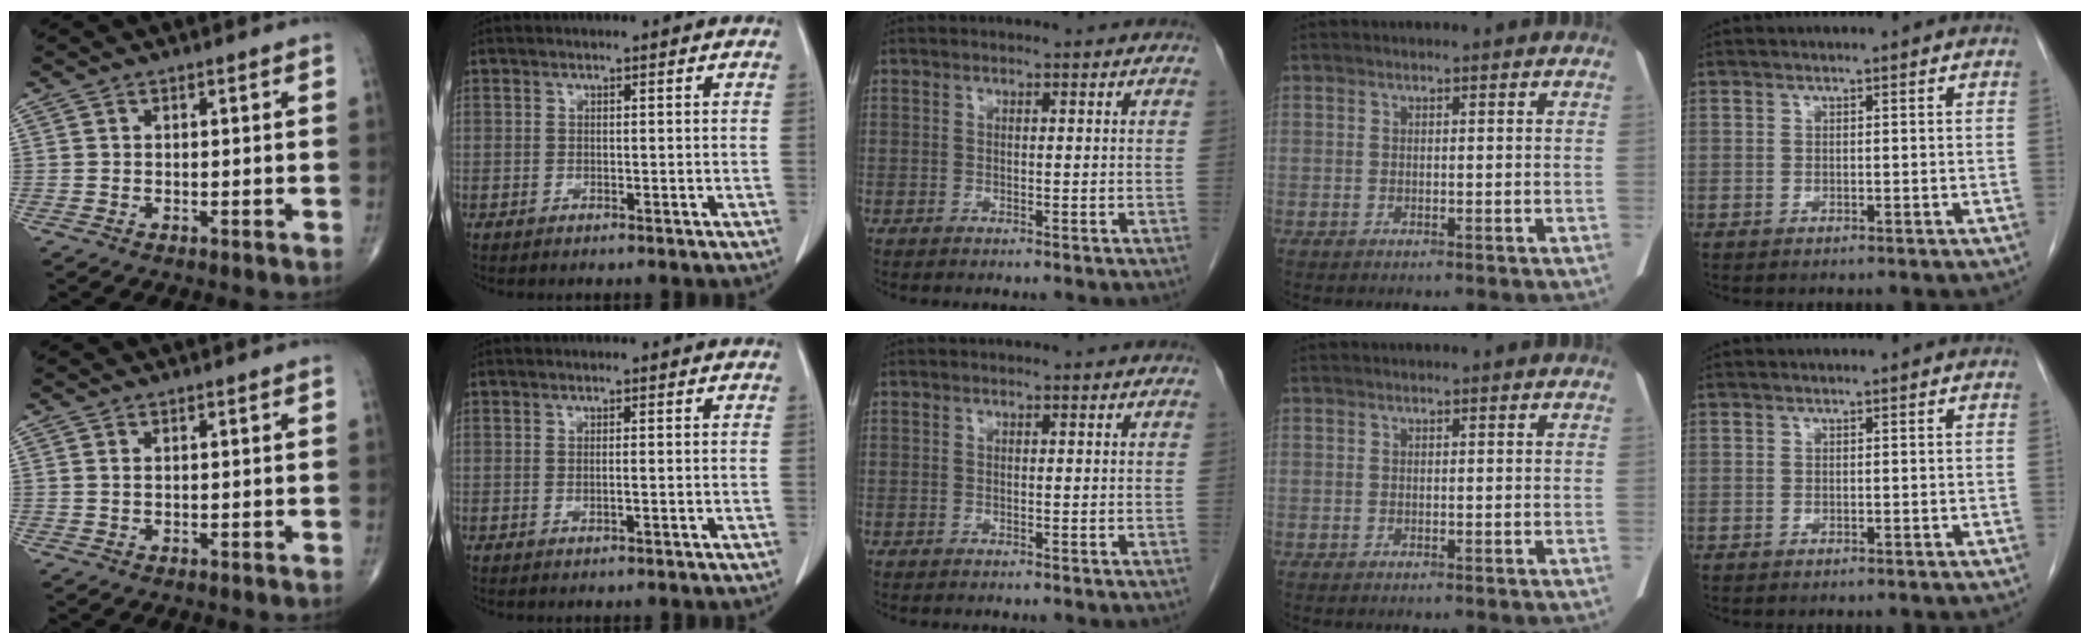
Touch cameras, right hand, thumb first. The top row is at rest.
{"thumb": {"total": 0.7, "force": [0.3, 0.4, 0.5], "torque": [-0.012, 0.002, 0.008]}, "index": {"total": 1.1, "force": [-0.1, 0.1, 1.1], "torque": [-0.022, -0.002, -0.001]}}